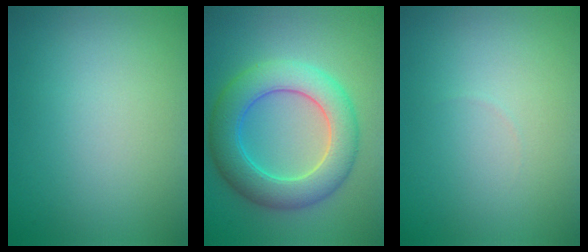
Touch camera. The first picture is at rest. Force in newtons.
{"total": 7.1, "press": 7.1, "slide": 0.2}
{"total": 0.0}